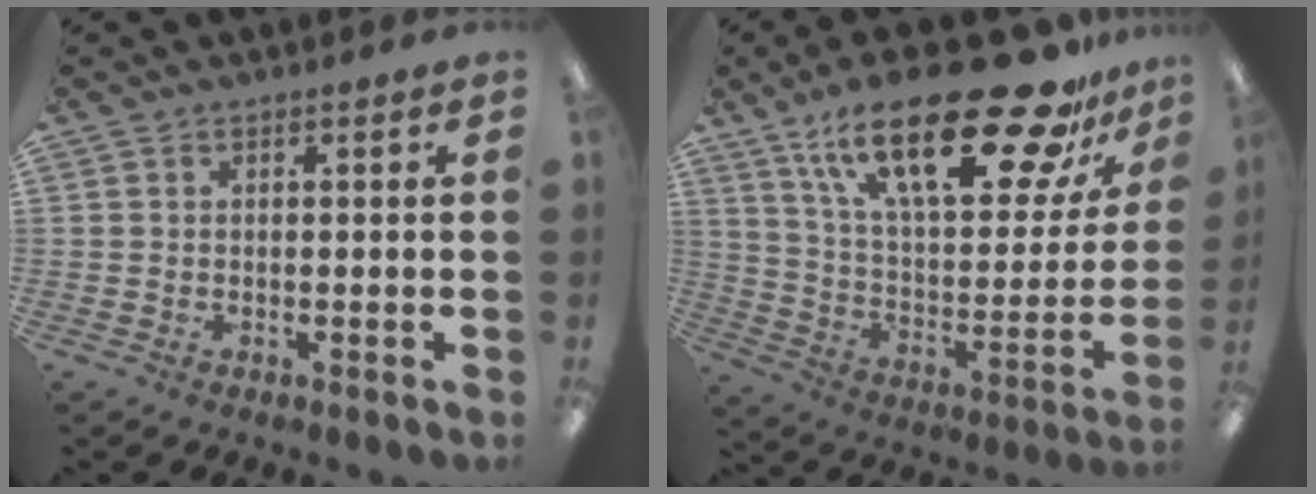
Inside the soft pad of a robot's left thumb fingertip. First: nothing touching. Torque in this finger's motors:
{"motor_torque": [0.53, 0.62, 1.61, -1.17, 0.48]}